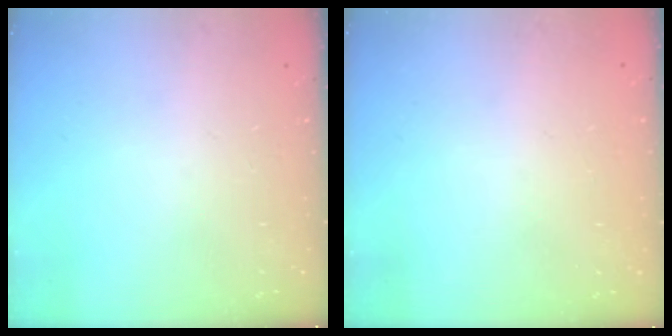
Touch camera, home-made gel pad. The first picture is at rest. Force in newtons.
{"total": 0.6, "press": 0.6, "slide": 0.0}